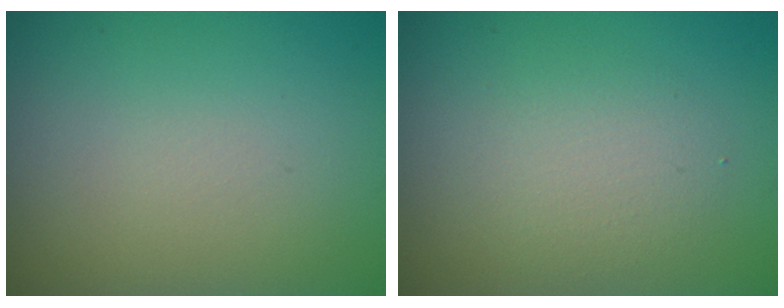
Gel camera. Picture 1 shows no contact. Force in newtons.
{"total": 2.5, "press": 2.5, "slide": 0.2}